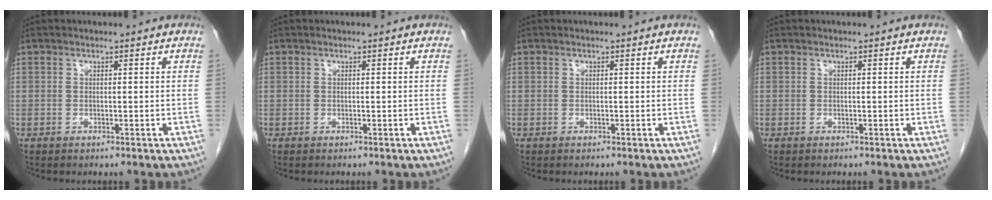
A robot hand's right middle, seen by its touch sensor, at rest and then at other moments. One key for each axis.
{"total": 0.0}
{"total": 0.0}
{"total": 0.0}